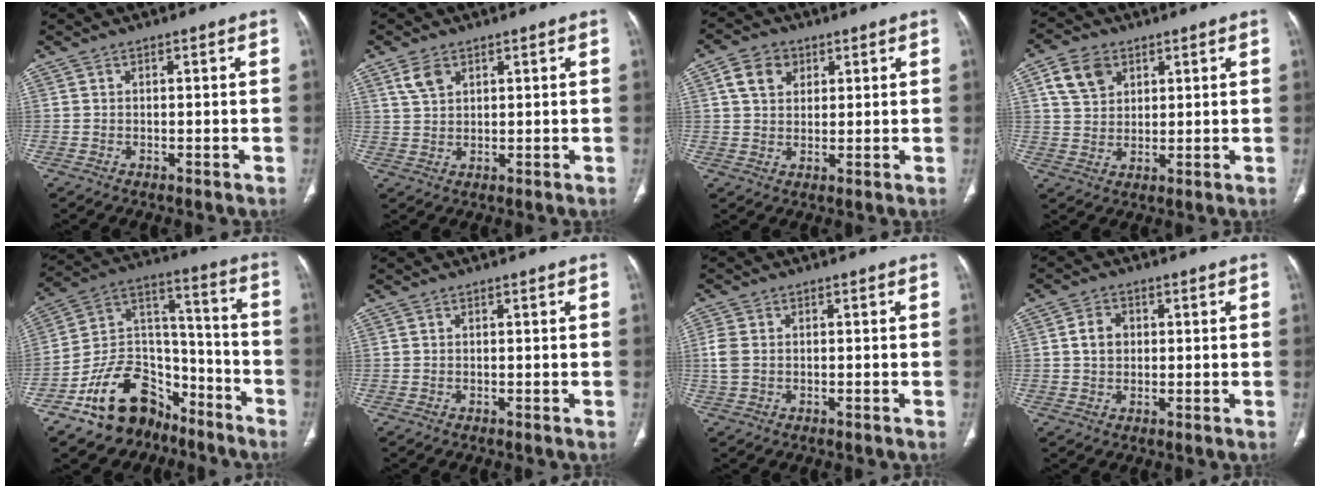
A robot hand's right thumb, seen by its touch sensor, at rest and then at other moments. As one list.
[{"total": 3.8, "force": [2.2, 2.2, 2.2], "torque": [-0.040, -0.005, 0.051]}, {"total": 6.3, "force": [2.5, 4.8, 3.2], "torque": [-0.035, -0.001, 0.043]}, {"total": 7.5, "force": [3.4, 5.4, 3.8], "torque": [-0.051, -0.009, 0.068]}, {"total": 19.2, "force": [-11.8, 12.5, 8.5], "torque": [-0.096, 0.106, -0.196]}, {"total": 0.0}, {"total": 3.1, "force": [-0.3, 2.2, 2.2], "torque": [-0.071, 0.005, -0.007]}, {"total": 4.3, "force": [0.6, 3.4, 2.5], "torque": [-0.033, 0.004, 0.008]}]